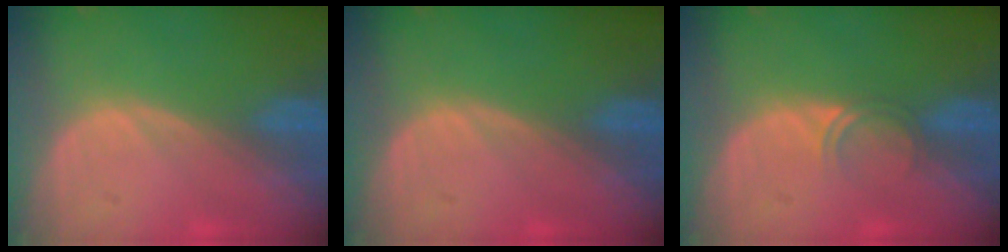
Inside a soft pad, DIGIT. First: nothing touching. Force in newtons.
{"total": 0.0}
{"total": 1.8, "press": 1.5, "slide": 1.1}